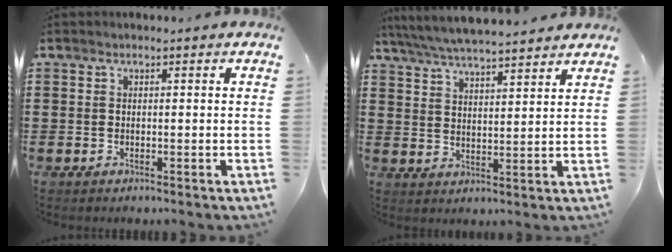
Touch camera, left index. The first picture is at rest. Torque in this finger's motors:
{"motor_torque": [2.14, 0.00, 0.56, 0.21]}